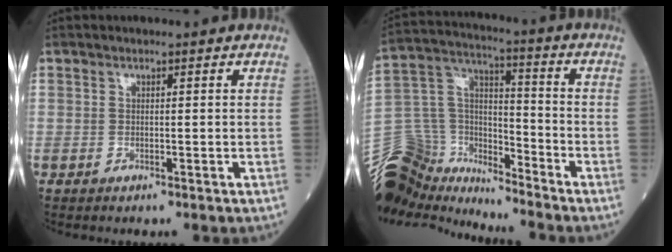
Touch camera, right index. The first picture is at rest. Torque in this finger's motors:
{"motor_torque": [0.66, -1.05, -0.01, -0.04]}